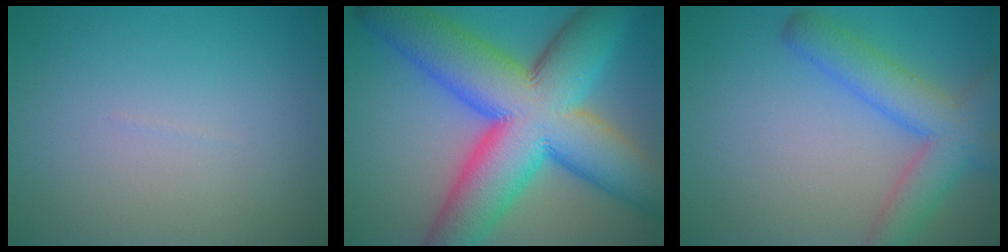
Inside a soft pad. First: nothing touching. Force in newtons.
{"total": 16.9, "press": 16.9, "slide": 0.3}
{"total": 4.5, "press": 4.5, "slide": 0.3}